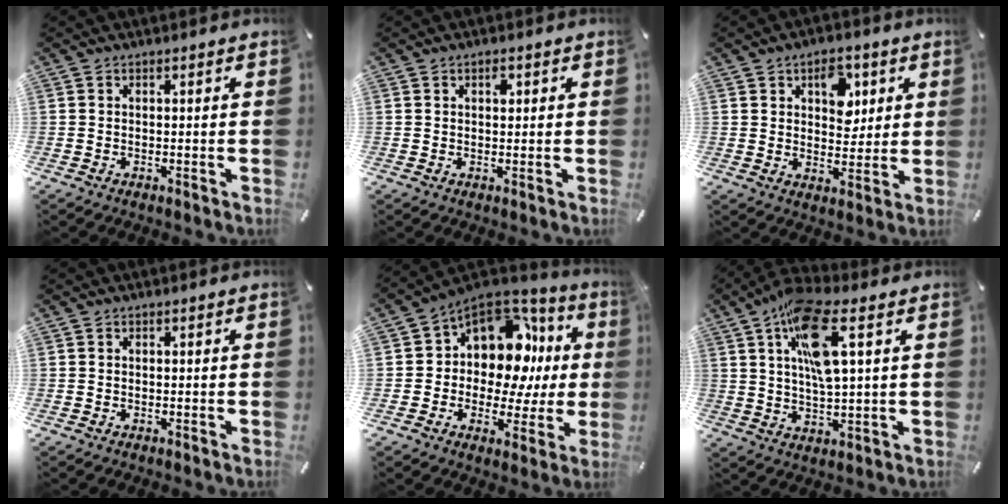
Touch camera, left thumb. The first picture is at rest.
{"total": 1.5, "force": [0.6, 0.9, 1.0], "torque": [-0.013, 0.001, 0.008]}
{"total": 7.7, "force": [2.8, 5.4, 4.6], "torque": [-0.037, -0.010, 0.040]}
{"total": 0.0}
{"total": 13.9, "force": [3.1, 10.1, 9.1], "torque": [-0.141, -0.033, 0.050]}
{"total": 13.8, "force": [5.2, 4.2, 12.1], "torque": [-0.230, -0.007, 0.087]}